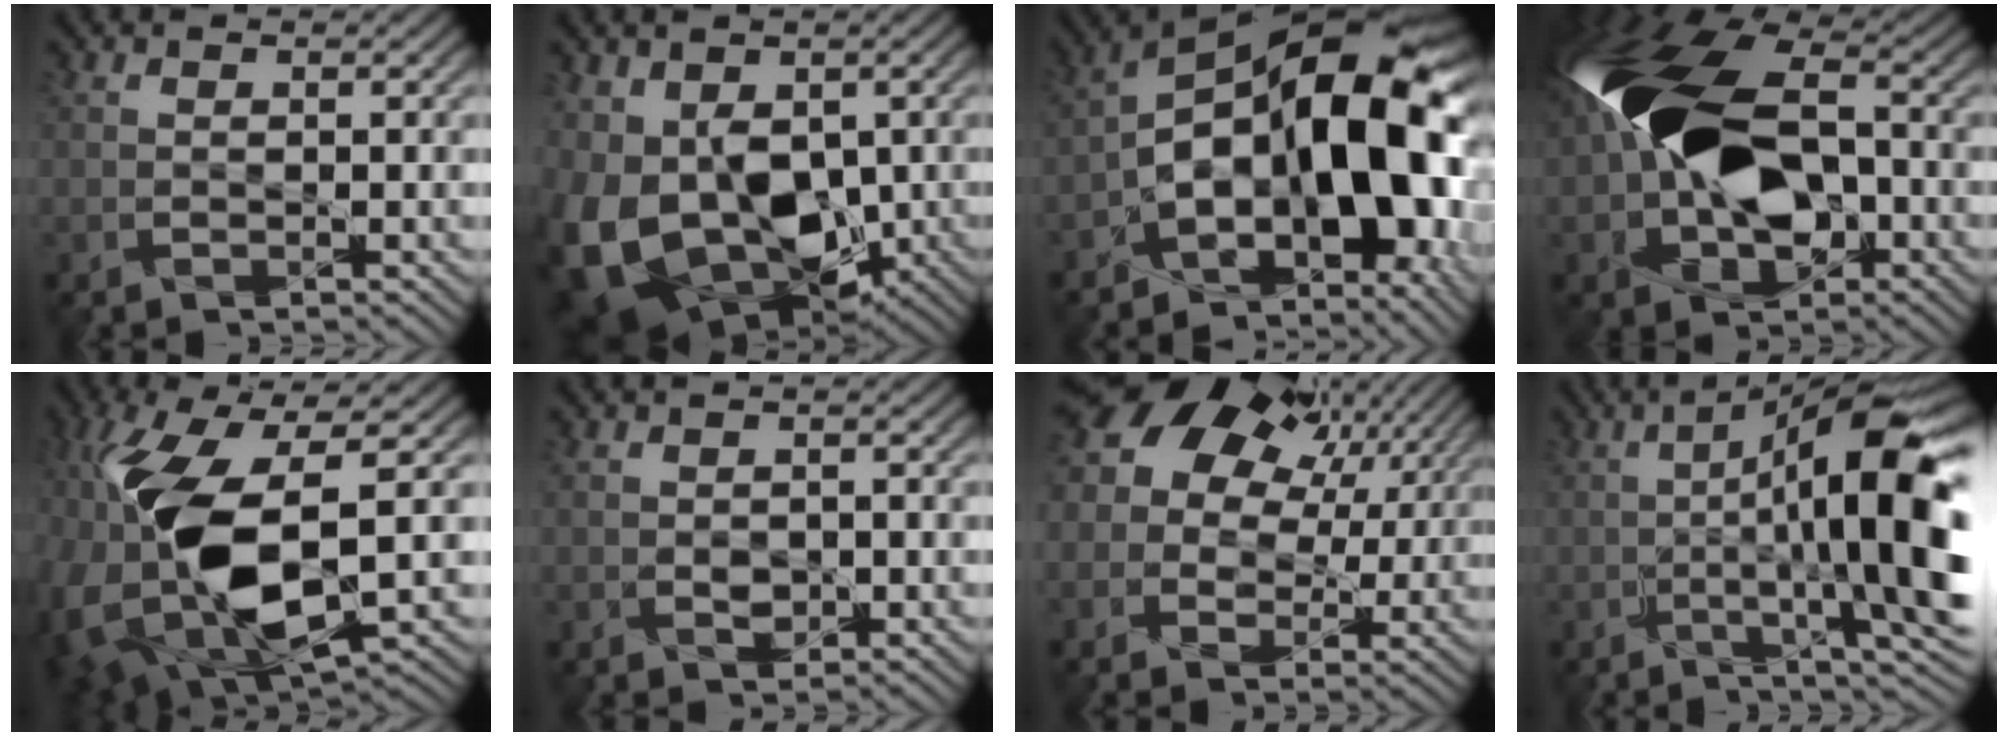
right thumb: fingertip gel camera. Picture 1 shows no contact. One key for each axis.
{"total": 15.4, "fx": -3.7, "fy": 10.4, "fz": 10.9, "tx": -0.246, "ty": -0.042, "tz": -0.050}
{"total": 17.9, "fx": -3.1, "fy": 9.5, "fz": 14.9, "tx": -0.215, "ty": 0.018, "tz": -0.052}
{"total": 16.2, "fx": -1.0, "fy": 10.2, "fz": 12.6, "tx": -0.247, "ty": 0.004, "tz": -0.031}
{"total": 14.6, "fx": -1.3, "fy": 7.6, "fz": 12.4, "tx": -0.292, "ty": -0.033, "tz": -0.011}
{"total": 2.1, "fx": -0.5, "fy": 1.8, "fz": 1.0, "tx": -0.018, "ty": -0.004, "tz": -0.001}
{"total": 14.8, "fx": 6.5, "fy": 10.9, "fz": 7.5, "tx": -0.192, "ty": 0.063, "tz": 0.113}
{"total": 15.3, "fx": -1.0, "fy": 4.3, "fz": 14.6, "tx": -0.210, "ty": -0.003, "tz": -0.005}